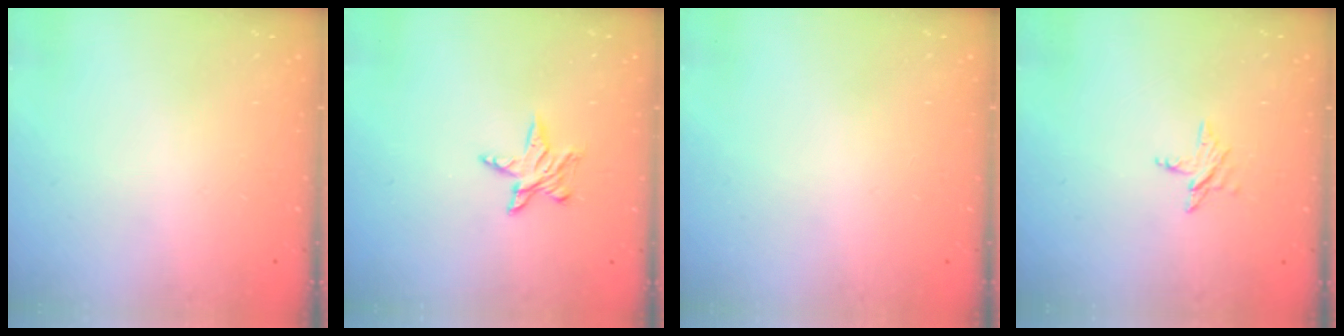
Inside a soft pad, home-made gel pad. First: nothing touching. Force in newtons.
{"total": 5.6, "press": 5.6, "slide": 0.4}
{"total": 0.0}
{"total": 3.3, "press": 3.3, "slide": 0.3}